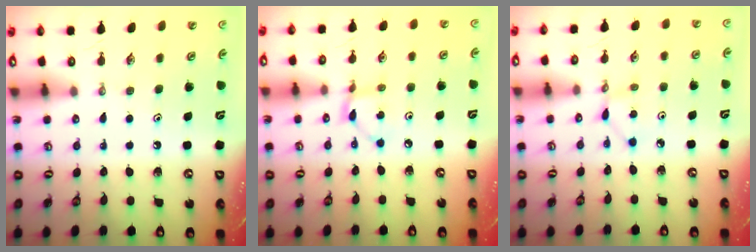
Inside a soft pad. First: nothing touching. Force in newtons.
{"total": 2.9, "press": 2.9, "slide": 0.1}
{"total": 2.1, "press": 2.1, "slide": 0.3}